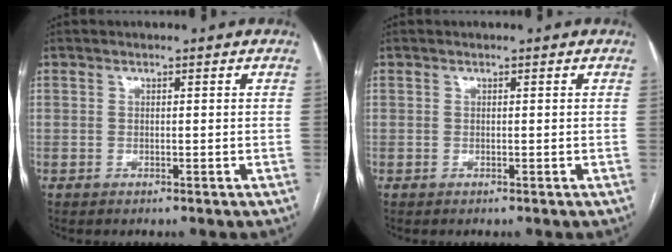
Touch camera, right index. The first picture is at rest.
{"total": 0.0}